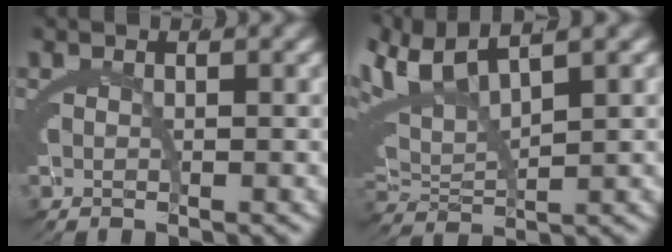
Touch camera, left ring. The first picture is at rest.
{"total": 9.0, "force": [3.0, 6.3, 5.7], "torque": [-0.148, -0.002, 0.048]}